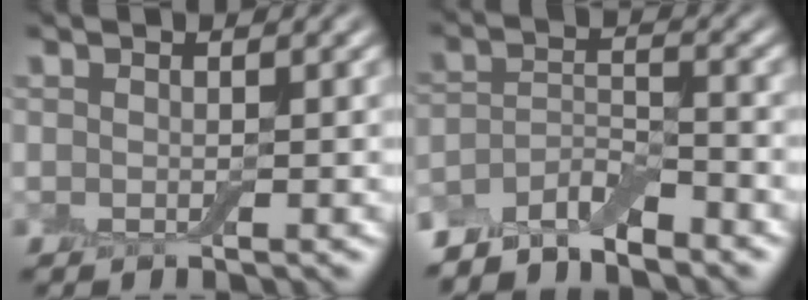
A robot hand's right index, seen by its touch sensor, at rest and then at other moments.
{"total": 4.3, "force": [-3.9, 1.2, 1.4], "torque": [-0.024, 0.003, -0.078]}